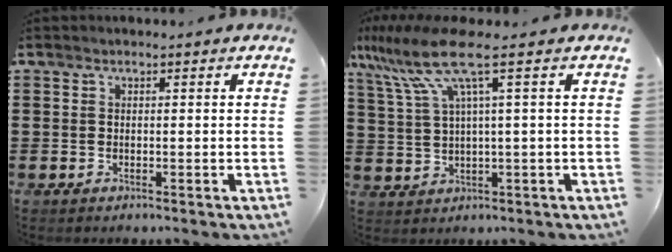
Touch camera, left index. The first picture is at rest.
{"total": 9.1, "force": [4.2, 0.8, 8.0], "torque": [-0.196, -0.023, 0.065]}